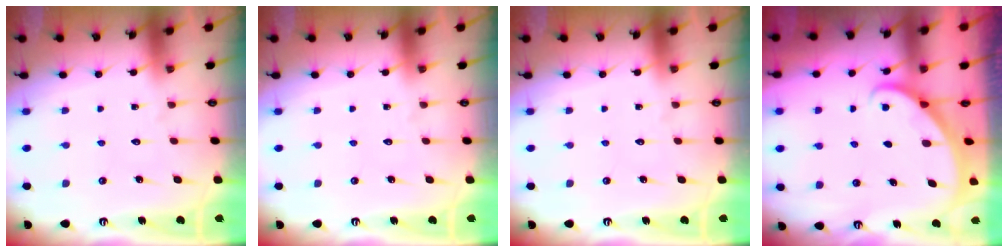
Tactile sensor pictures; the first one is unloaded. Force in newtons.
{"total": 0.0}
{"total": 0.0}
{"total": 2.0, "press": 2.0, "slide": 0.1}